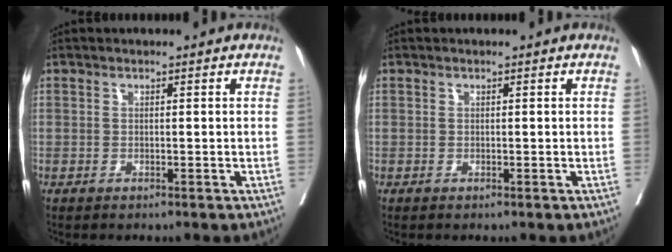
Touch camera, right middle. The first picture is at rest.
{"total": 0.0}